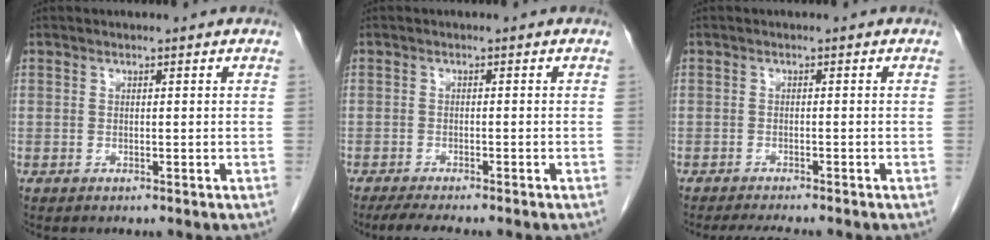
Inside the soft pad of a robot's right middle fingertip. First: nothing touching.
{"total": 5.0, "force": [-4.1, 0.2, 2.8], "torque": [-0.045, -0.013, -0.062]}
{"total": 4.6, "force": [-4.1, 0.4, 2.1], "torque": [-0.030, -0.013, -0.060]}